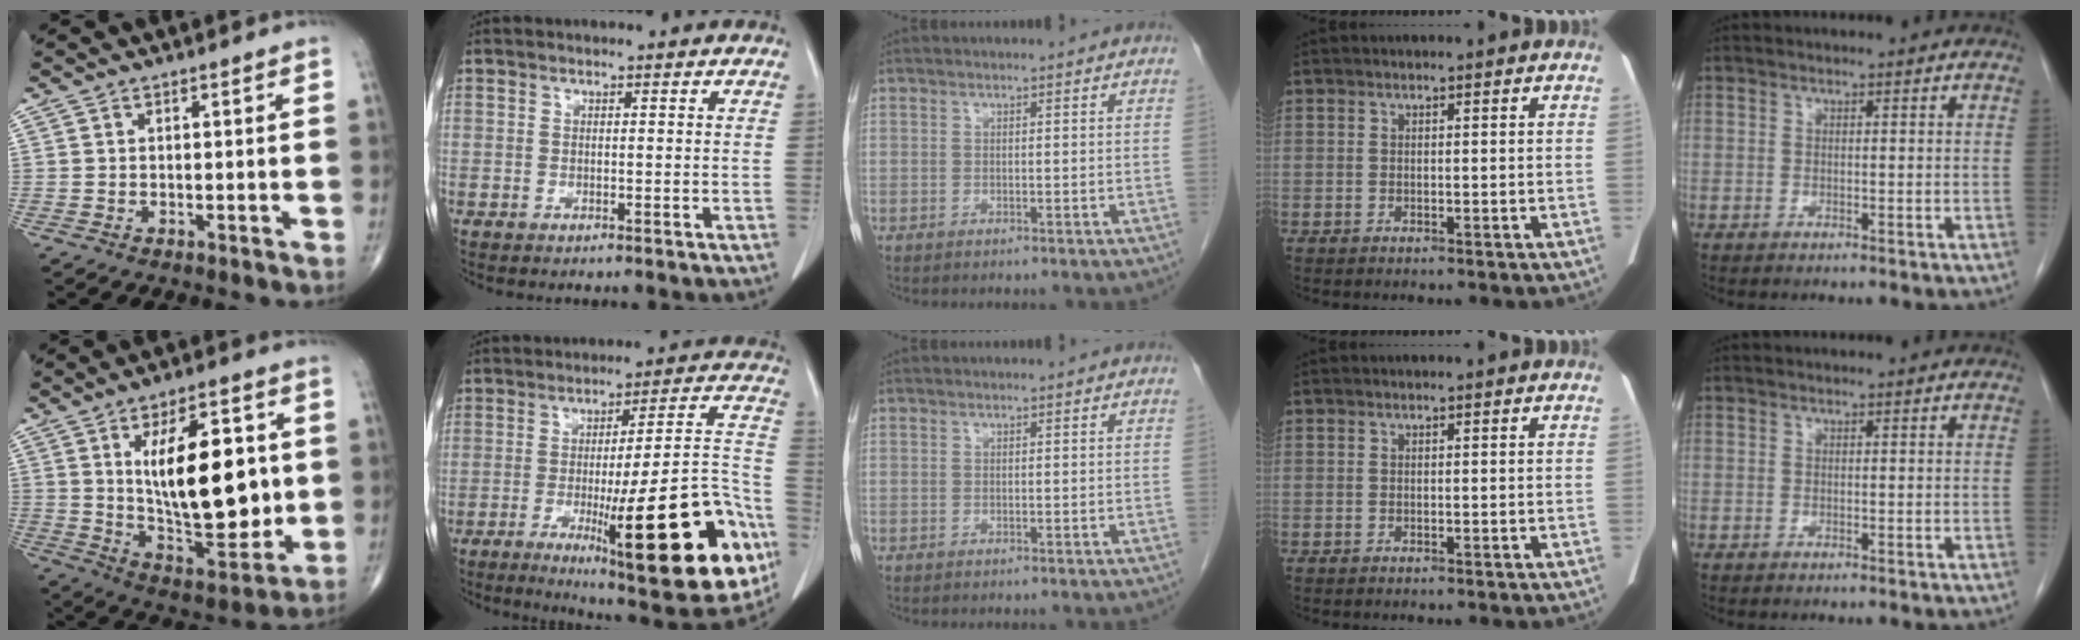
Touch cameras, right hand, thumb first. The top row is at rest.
{"thumb": {"total": 22.1, "force": [2.7, 10.2, 19.4], "torque": [-0.266, -0.025, 0.056]}, "index": {"total": 26.2, "force": [-9.5, 3.8, 24.1], "torque": [-0.262, -0.006, -0.127]}}